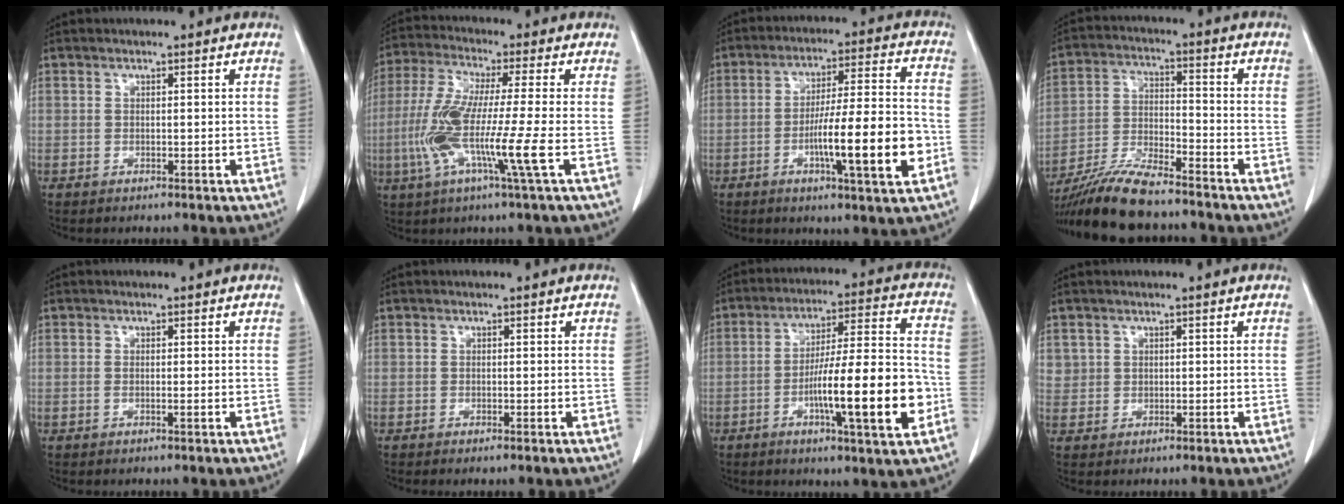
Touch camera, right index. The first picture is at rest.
{"total": 12.3, "force": [-3.0, -0.7, 11.9], "torque": [-0.247, -0.022, -0.067]}
{"total": 14.1, "force": [-4.2, 0.8, 13.4], "torque": [-0.219, -0.001, -0.068]}
{"total": 12.4, "force": [-10.7, 1.8, 5.9], "torque": [-0.113, -0.016, -0.190]}
{"total": 1.0, "force": [-0.2, 0.1, 0.9], "torque": [-0.018, -0.002, -0.002]}
{"total": 0.5, "force": [-0.3, 0.0, 0.4], "torque": [-0.007, -0.001, -0.006]}
{"total": 16.5, "force": [-5.0, 1.1, 15.7], "torque": [-0.258, 0.002, -0.077]}
{"total": 1.9, "force": [0.8, 1.7, 0.1], "torque": [0.014, 0.002, 0.009]}